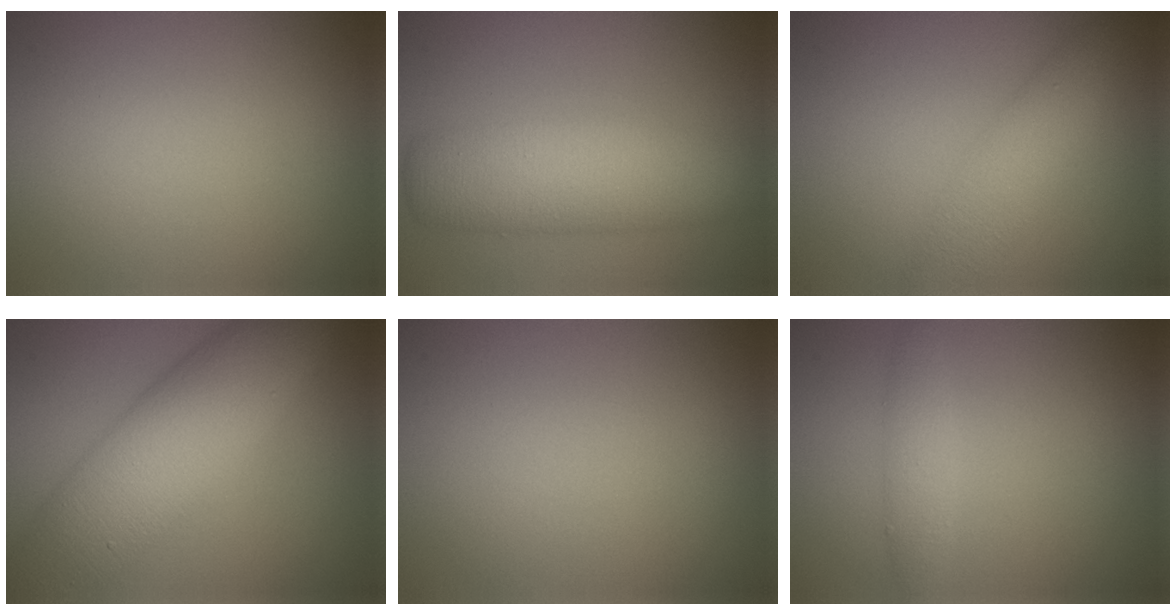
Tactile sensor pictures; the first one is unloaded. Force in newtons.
{"total": 7.8, "press": 7.8, "slide": 0.1}
{"total": 3.8, "press": 3.8, "slide": 0.1}
{"total": 9.6, "press": 9.6, "slide": 0.1}
{"total": 0.0}
{"total": 1.9, "press": 1.9, "slide": 0.0}